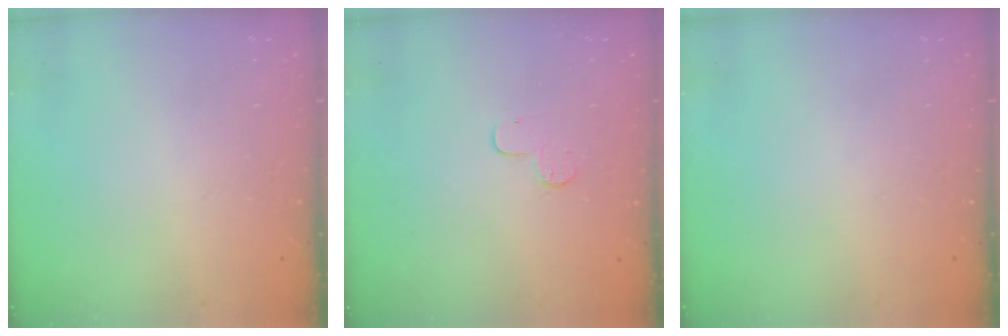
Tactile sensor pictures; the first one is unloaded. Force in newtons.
{"total": 4.3, "press": 4.3, "slide": 0.4}
{"total": 0.0}